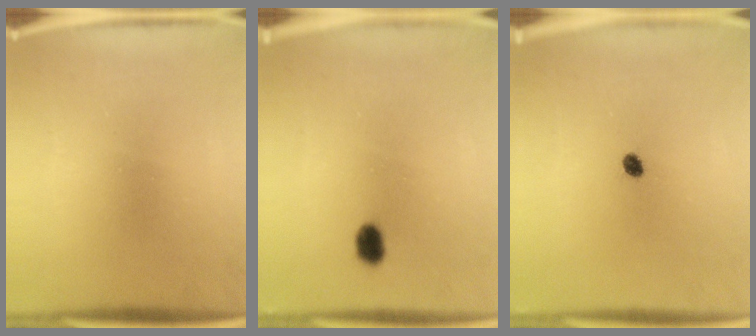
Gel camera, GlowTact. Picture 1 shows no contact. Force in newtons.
{"total": 2.6}
{"total": 1.7}